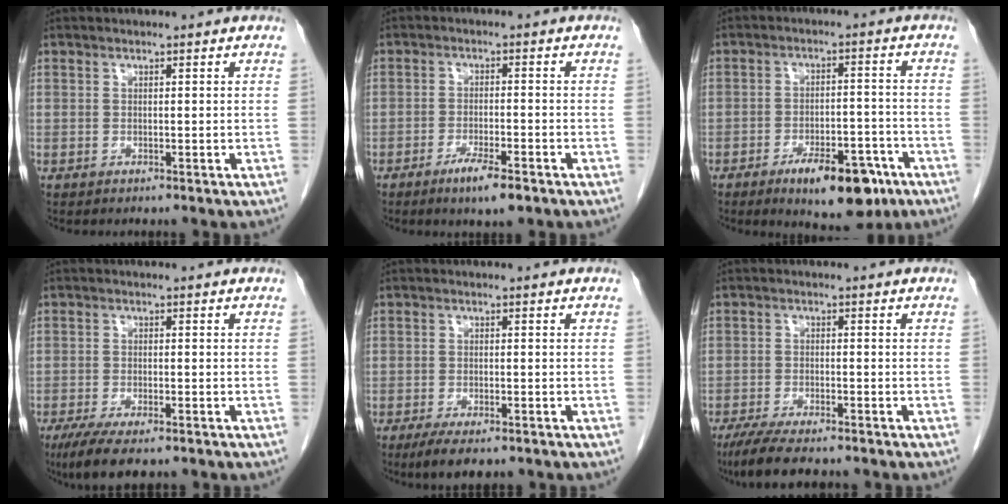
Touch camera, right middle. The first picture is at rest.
{"total": 5.2, "force": [-3.3, 0.7, 3.9], "torque": [-0.072, -0.007, -0.054]}
{"total": 10.8, "force": [-6.4, 3.9, 7.7], "torque": [-0.104, -0.001, -0.091]}
{"total": 7.7, "force": [-5.5, 2.1, 4.9], "torque": [-0.076, -0.016, -0.086]}
{"total": 5.7, "force": [-4.1, 1.8, 3.5], "torque": [-0.051, -0.009, -0.062]}
{"total": 9.2, "force": [-7.5, 1.7, 5.0], "torque": [-0.078, -0.018, -0.119]}